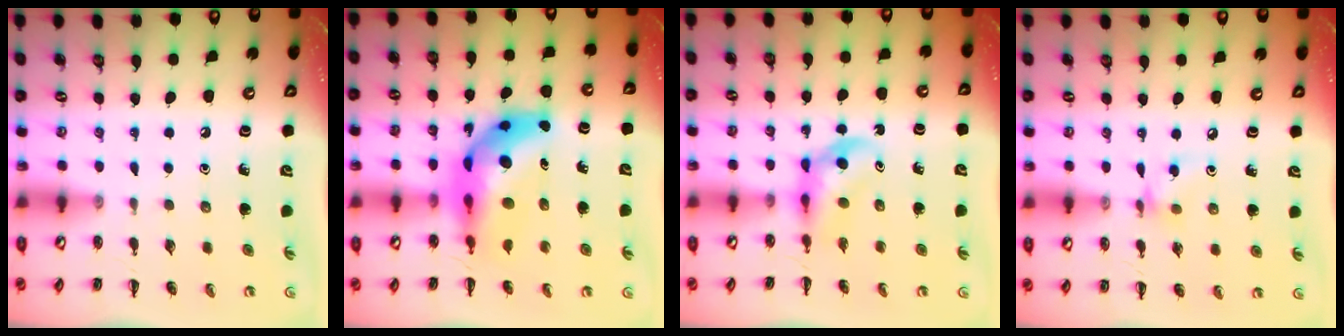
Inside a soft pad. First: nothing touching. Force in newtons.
{"total": 12.6, "press": 11.9, "slide": 4.1}
{"total": 4.0, "press": 3.9, "slide": 0.9}
{"total": 6.2, "press": 6.1, "slide": 1.4}